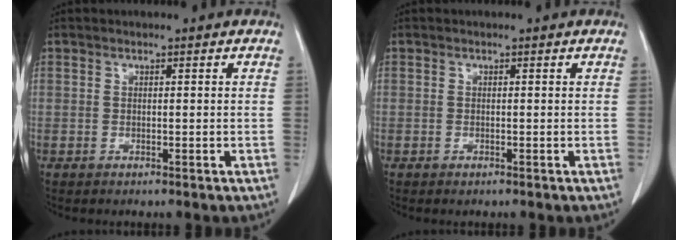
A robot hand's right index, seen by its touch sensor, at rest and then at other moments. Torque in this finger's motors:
{"motor_torque": [0.14, -0.09, -0.11, 0.01]}